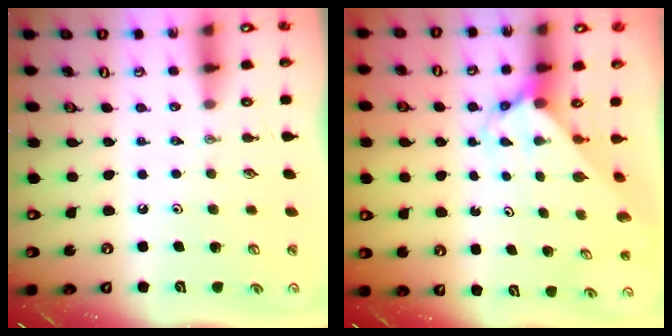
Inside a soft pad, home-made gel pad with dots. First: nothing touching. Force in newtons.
{"total": 3.3, "press": 3.3, "slide": 0.3}